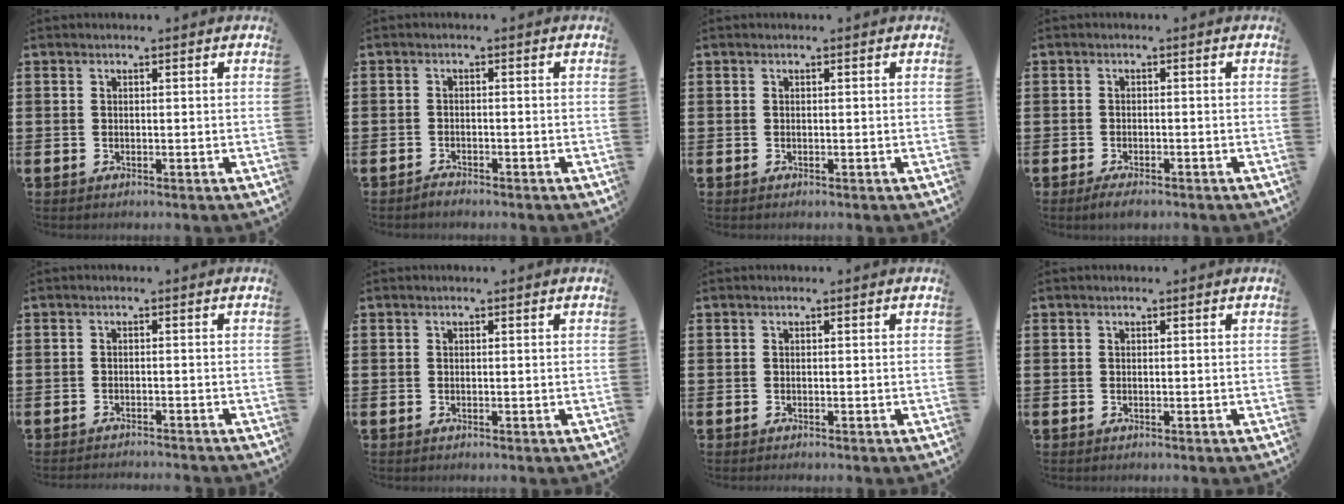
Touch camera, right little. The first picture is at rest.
{"total": 0.9, "force": [-0.9, 0.1, 0.0], "torque": [-0.002, -0.001, -0.018]}
{"total": 0.0}
{"total": 1.6, "force": [-1.2, 0.4, 1.0], "torque": [-0.010, -0.002, -0.024]}
{"total": 1.1, "force": [-1.1, -0.2, -0.1], "torque": [-0.001, 0.002, -0.023]}
{"total": 0.0}
{"total": 0.0}
{"total": 0.0}